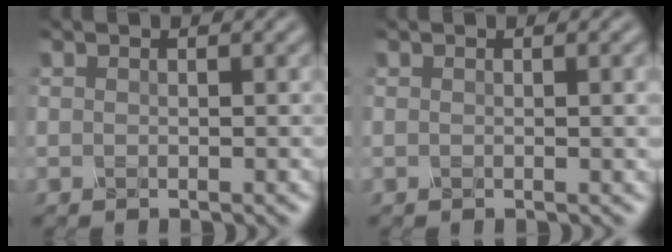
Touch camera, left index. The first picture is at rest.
{"total": 1.6, "force": [0.2, 0.5, 1.5], "torque": [-0.013, 0.003, -0.002]}